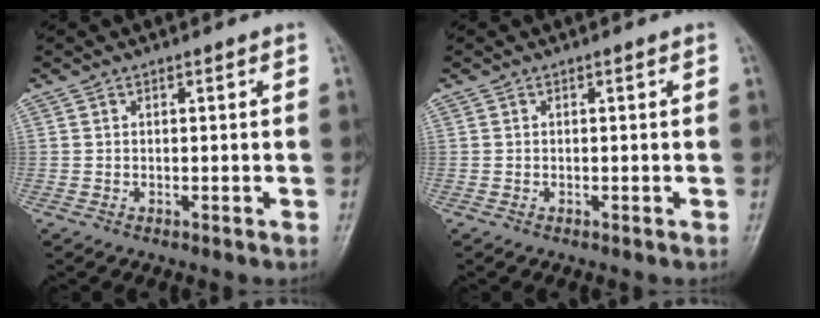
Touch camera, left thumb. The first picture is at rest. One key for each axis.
{"total": 0.0}